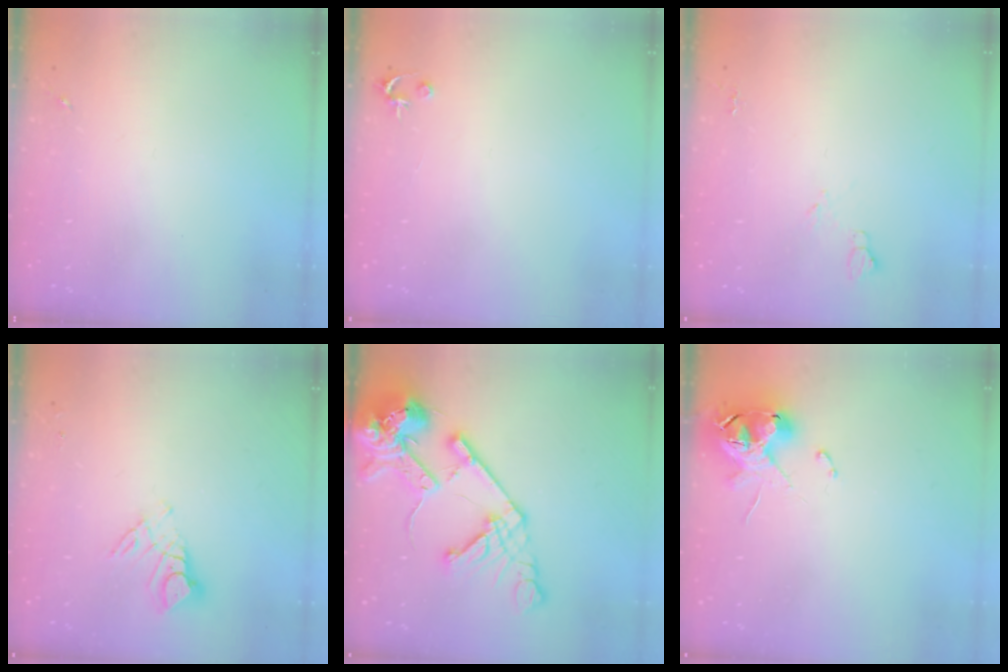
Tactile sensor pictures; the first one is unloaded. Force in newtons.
{"total": 2.5, "press": 2.5, "slide": 0.2}
{"total": 5.5, "press": 5.4, "slide": 0.7}
{"total": 8.8, "press": 8.8, "slide": 0.8}
{"total": 20.4, "press": 20.2, "slide": 2.9}
{"total": 11.5, "press": 11.4, "slide": 1.5}